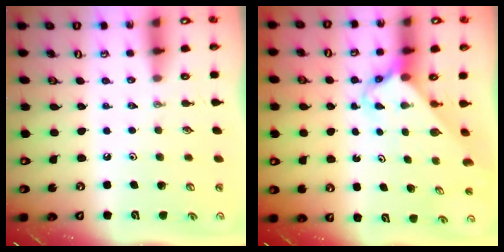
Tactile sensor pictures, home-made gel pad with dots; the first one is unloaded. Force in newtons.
{"total": 2.8, "press": 2.8, "slide": 0.2}